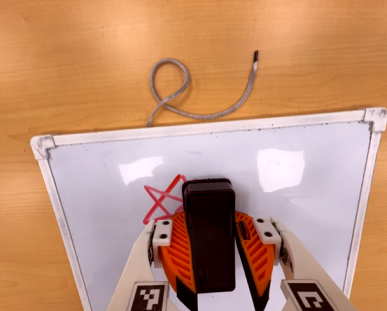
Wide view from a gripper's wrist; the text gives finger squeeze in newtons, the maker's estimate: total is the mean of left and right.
{"total": 14.5, "left": 15.9, "right": 13.0}